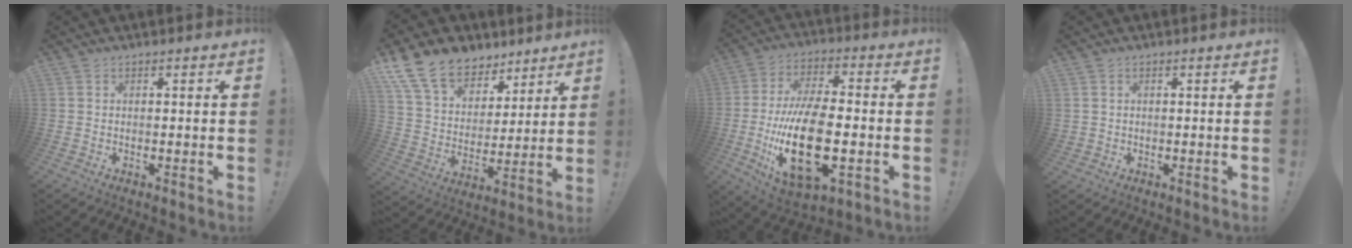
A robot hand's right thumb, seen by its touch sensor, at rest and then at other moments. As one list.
[{"total": 15.8, "force": [11.2, 9.5, 5.7], "torque": [-0.112, -0.073, 0.216]}, {"total": 23.0, "force": [-4.7, 11.0, 19.7], "torque": [-0.381, 0.008, -0.071]}, {"total": 1.3, "force": [0.5, 1.1, 0.3], "torque": [0.000, -0.003, 0.009]}]